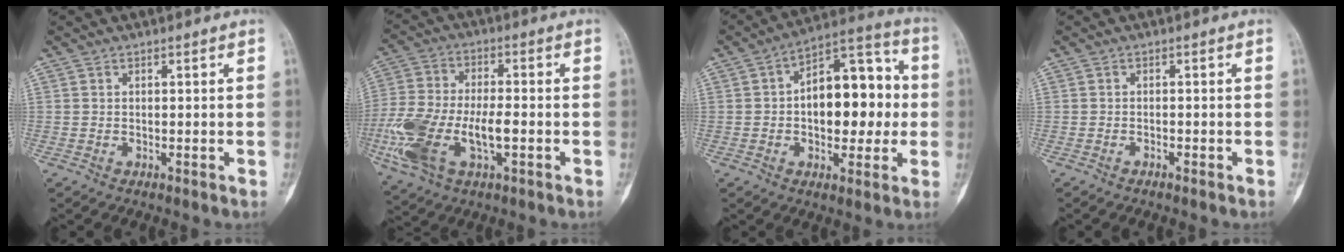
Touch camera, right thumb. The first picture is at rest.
{"total": 16.3, "force": [-4.3, 8.0, 13.5], "torque": [-0.296, 0.015, -0.076]}
{"total": 17.6, "force": [0.3, 10.2, 14.3], "torque": [-0.162, 0.035, 0.000]}
{"total": 0.9, "force": [-0.7, 0.3, 0.5], "torque": [-0.016, 0.006, -0.011]}